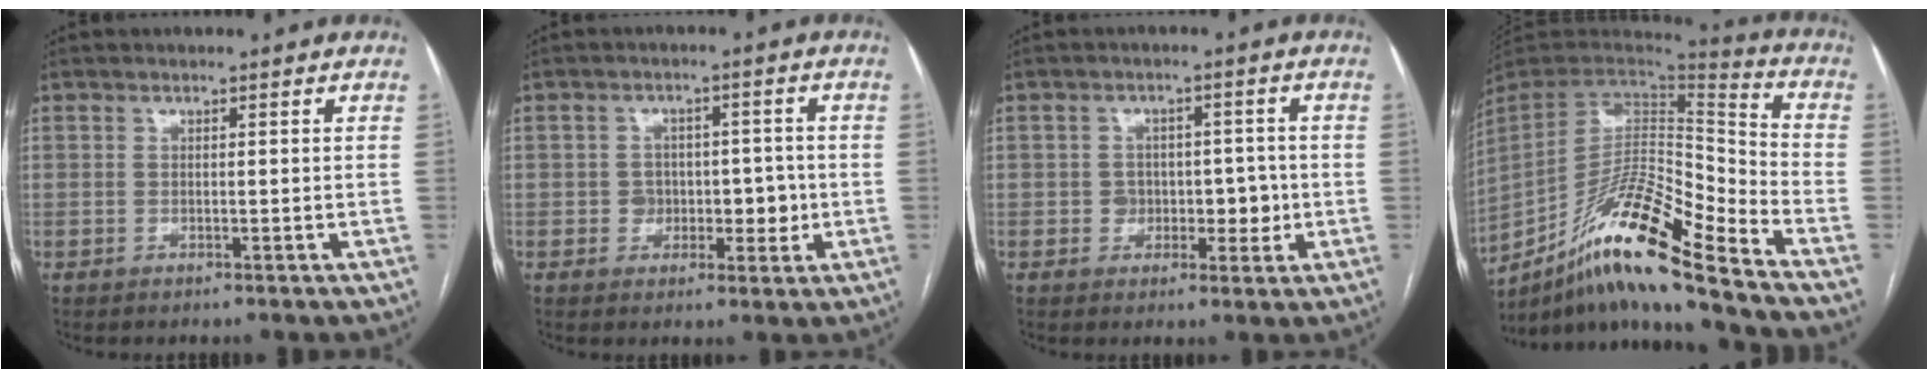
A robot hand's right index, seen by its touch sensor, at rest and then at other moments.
{"total": 5.2, "force": [-0.8, 4.0, 3.2], "torque": [-0.025, 0.017, -0.006]}
{"total": 4.9, "force": [-0.7, 3.8, 3.0], "torque": [-0.023, 0.016, -0.006]}
{"total": 19.5, "force": [-13.6, 0.7, 13.9], "torque": [-0.279, -0.010, -0.250]}